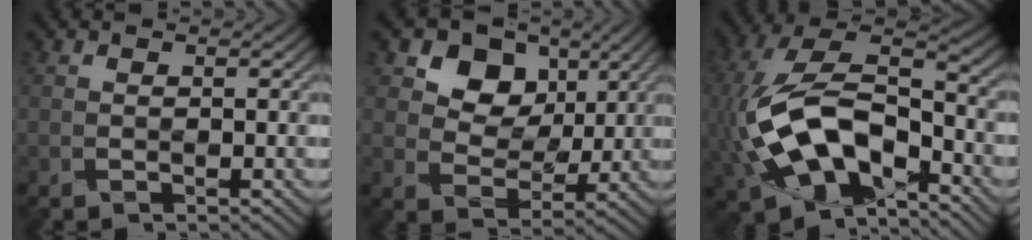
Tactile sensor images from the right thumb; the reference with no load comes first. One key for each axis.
{"total": 8.9, "fx": 4.3, "fy": 6.6, "fz": 4.1, "tx": -0.072, "ty": -0.003, "tz": 0.061}
{"total": 16.6, "fx": -5.2, "fy": 9.0, "fz": 12.9, "tx": -0.285, "ty": -0.014, "tz": -0.090}